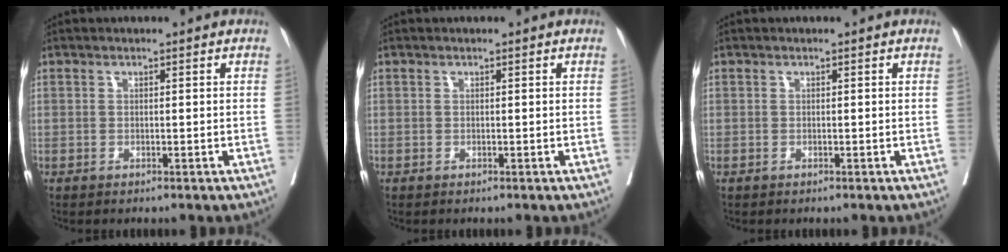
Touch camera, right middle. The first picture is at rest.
{"total": 0.0}
{"total": 0.0}